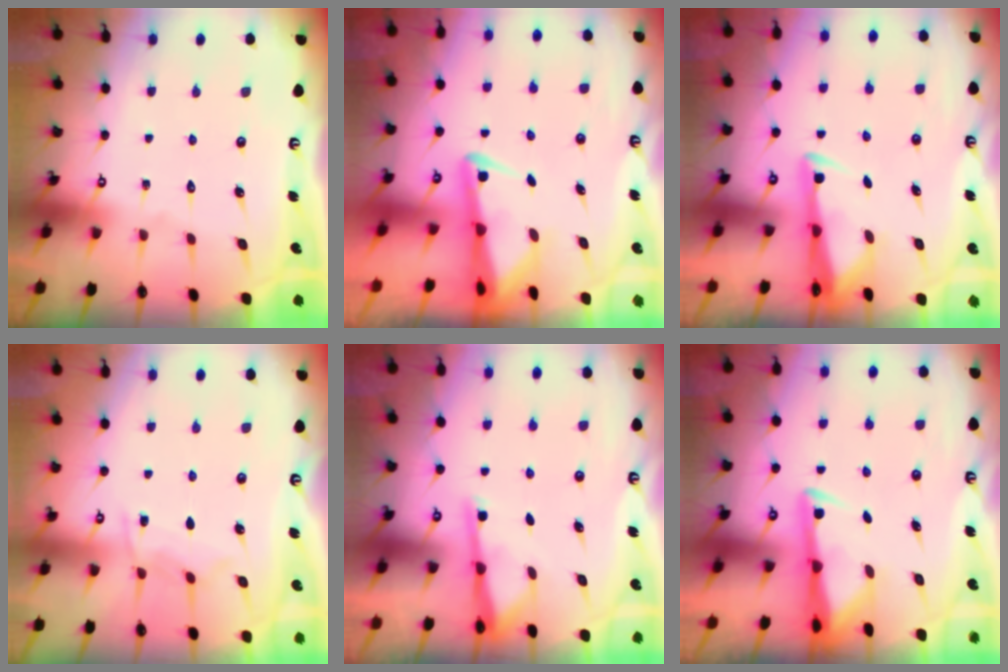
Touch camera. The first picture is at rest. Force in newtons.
{"total": 3.0, "press": 3.0, "slide": 0.6}
{"total": 3.2, "press": 3.0, "slide": 0.9}
{"total": 6.4, "press": 6.3, "slide": 0.8}
{"total": 2.8, "press": 2.8, "slide": 0.5}
{"total": 3.0, "press": 2.9, "slide": 0.5}